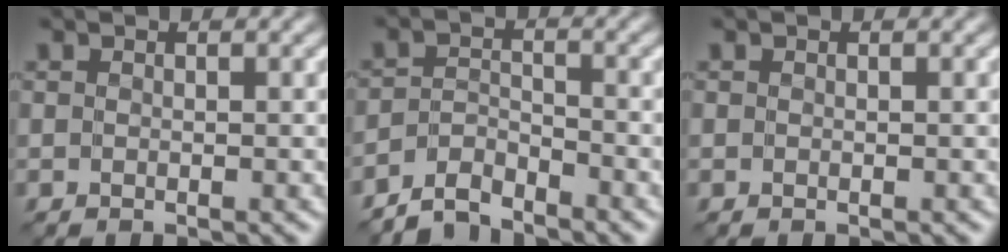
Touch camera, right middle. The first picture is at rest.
{"total": 3.2, "force": [-3.1, 0.6, 0.5], "torque": [-0.010, 0.004, -0.070]}
{"total": 0.0}